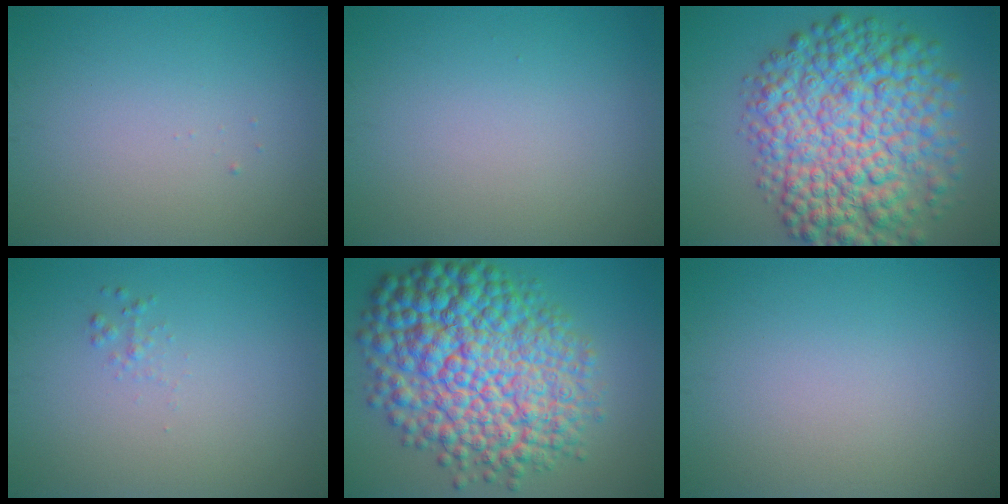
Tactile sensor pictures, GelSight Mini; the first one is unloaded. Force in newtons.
{"total": 0.0}
{"total": 12.0, "press": 12.0, "slide": 0.2}
{"total": 0.6, "press": 0.6, "slide": 0.0}
{"total": 14.0, "press": 14.0, "slide": 0.2}
{"total": 0.0}